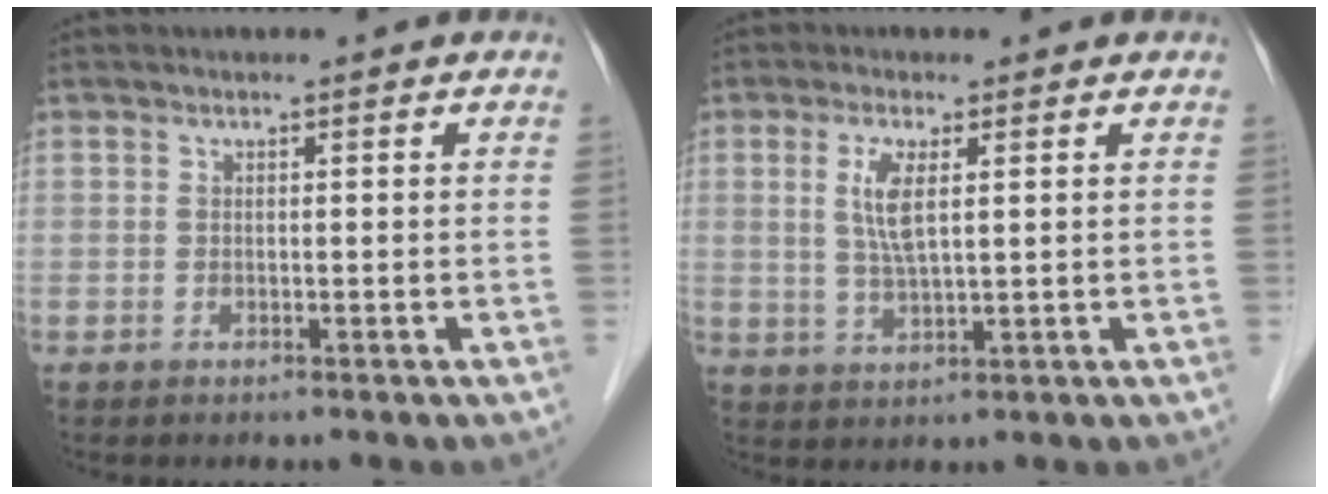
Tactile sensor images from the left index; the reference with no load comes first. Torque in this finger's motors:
{"motor_torque": [1.27, -0.24, 0.48, 0.11]}